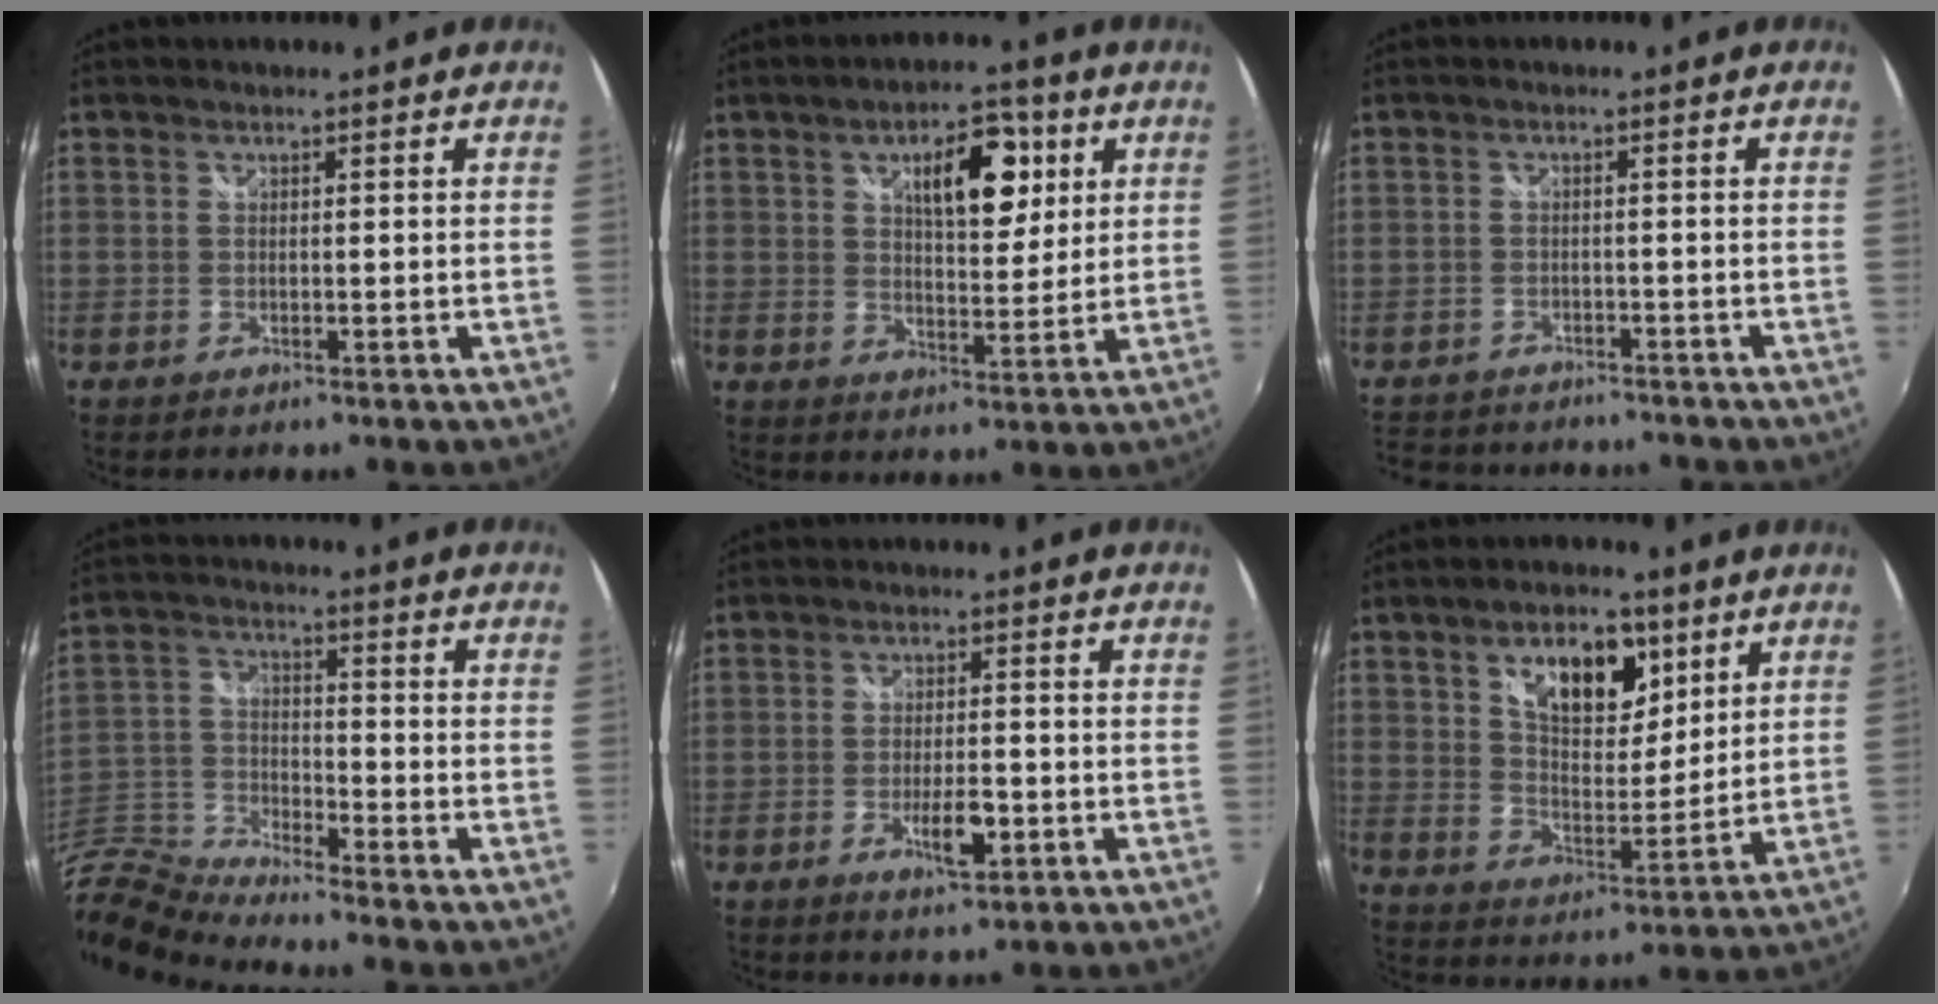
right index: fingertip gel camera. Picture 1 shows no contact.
{"total": 11.1, "force": [4.5, 5.2, 8.7], "torque": [-0.124, 0.019, 0.071]}
{"total": 10.3, "force": [-8.9, 4.4, 2.9], "torque": [-0.086, -0.001, -0.134]}
{"total": 12.9, "force": [-11.0, 3.6, 5.6], "torque": [-0.140, -0.007, -0.234]}
{"total": 5.3, "force": [-2.0, 1.7, 4.6], "torque": [-0.091, -0.008, -0.034]}
{"total": 12.4, "force": [6.2, 6.4, 8.6], "torque": [-0.135, 0.008, 0.107]}